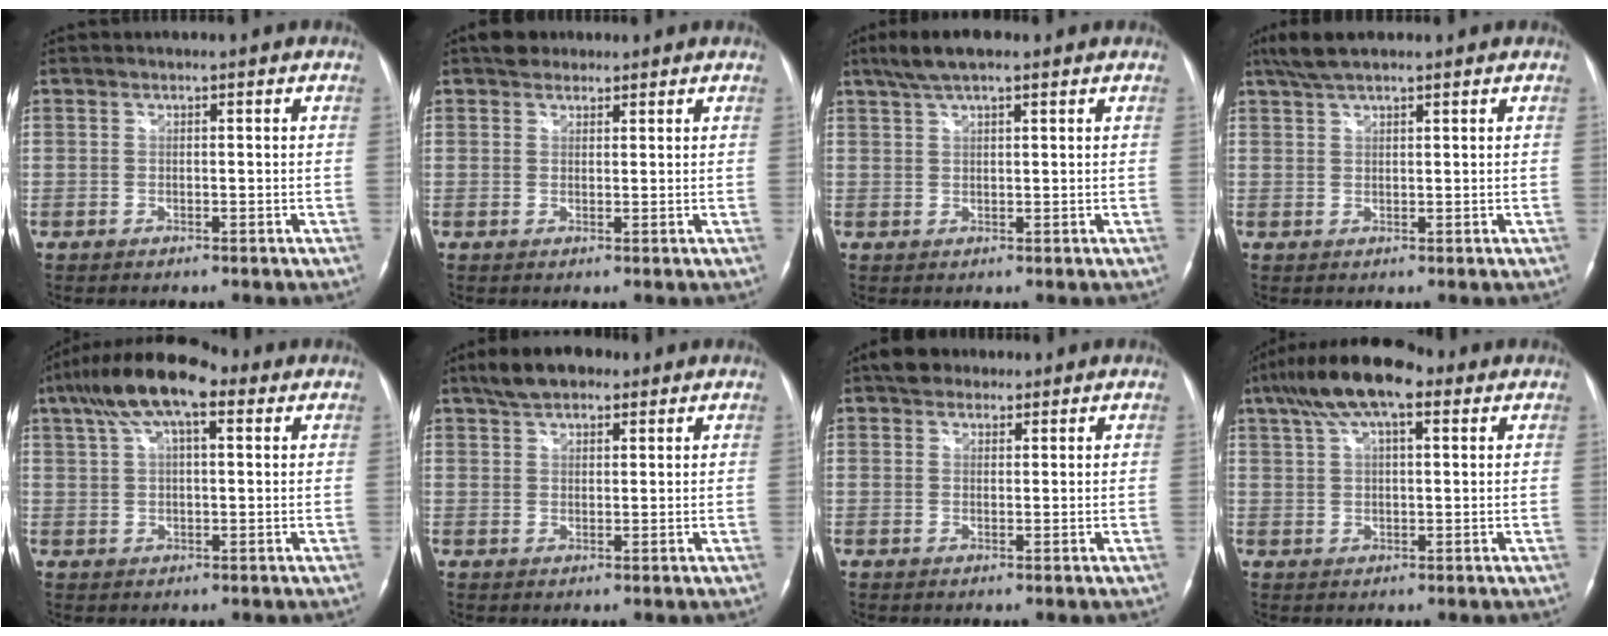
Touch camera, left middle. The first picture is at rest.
{"total": 3.0, "force": [2.3, 1.8, 0.7], "torque": [-0.013, 0.015, 0.037]}
{"total": 6.1, "force": [4.4, 1.3, 4.0], "torque": [-0.081, 0.023, 0.079]}
{"total": 4.9, "force": [3.9, 1.1, 2.8], "torque": [-0.063, 0.017, 0.075]}
{"total": 11.8, "force": [6.6, 3.8, 9.0], "torque": [-0.168, 0.040, 0.114]}
{"total": 6.9, "force": [5.1, 2.9, 3.7], "torque": [-0.070, 0.021, 0.090]}
{"total": 4.3, "force": [3.3, 2.5, 1.3], "torque": [-0.024, 0.020, 0.056]}
{"total": 11.6, "force": [6.9, 3.8, 8.5], "torque": [-0.160, 0.038, 0.120]}